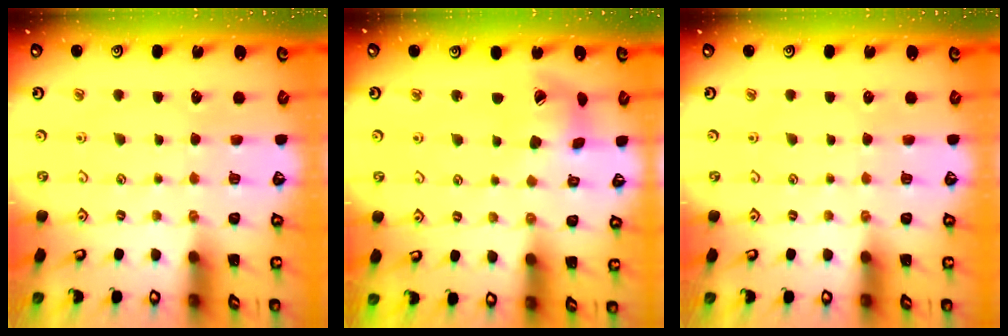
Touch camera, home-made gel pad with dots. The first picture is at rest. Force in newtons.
{"total": 9.9, "press": 9.9, "slide": 1.3}
{"total": 0.0}